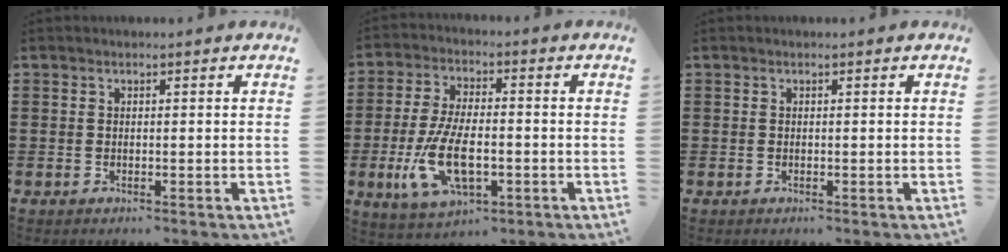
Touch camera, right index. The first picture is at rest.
{"total": 10.5, "force": [-2.9, 4.7, 8.9], "torque": [-0.202, -0.013, -0.054]}
{"total": 0.0}